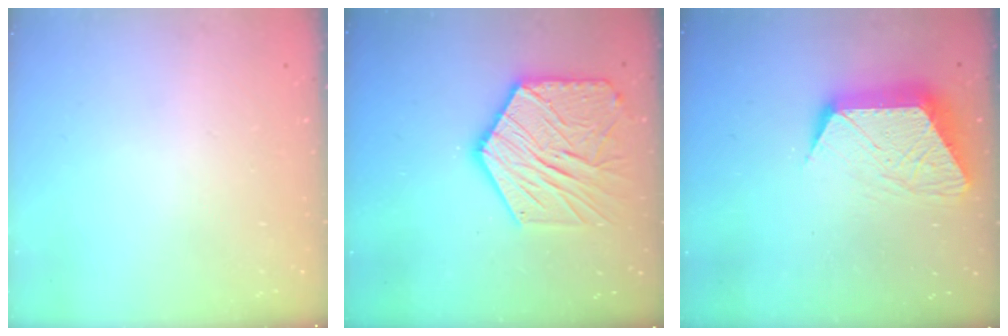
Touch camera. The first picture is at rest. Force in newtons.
{"total": 19.6, "press": 19.5, "slide": 1.8}
{"total": 13.5, "press": 13.5, "slide": 1.0}